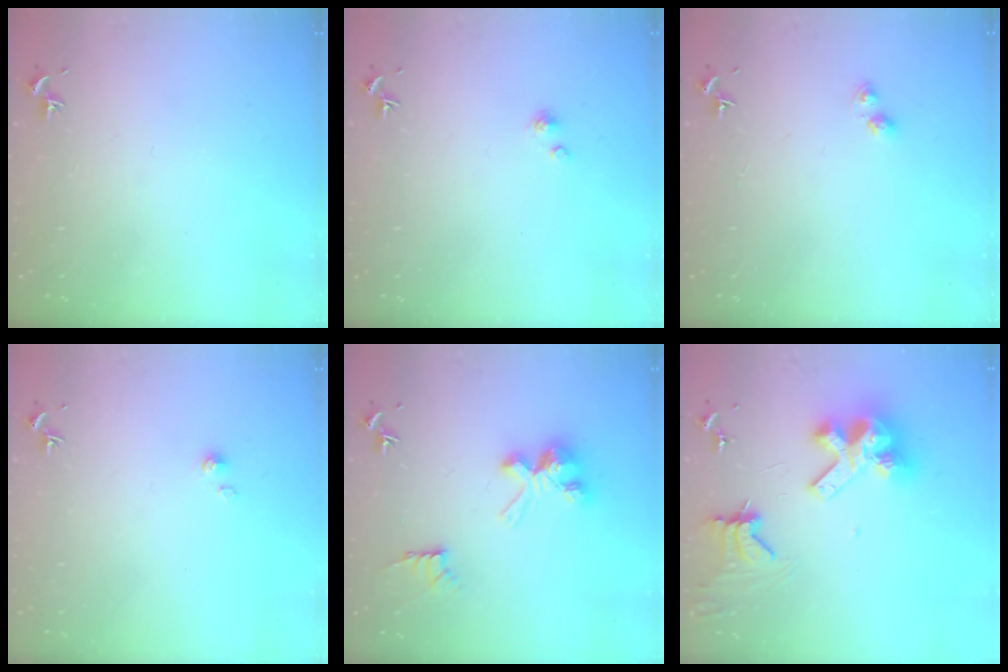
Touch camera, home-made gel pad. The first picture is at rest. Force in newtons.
{"total": 2.1, "press": 2.1, "slide": 0.2}
{"total": 2.9, "press": 2.9, "slide": 0.5}
{"total": 2.8, "press": 2.8, "slide": 0.4}
{"total": 10.1, "press": 10.1, "slide": 0.1}
{"total": 15.2, "press": 15.0, "slide": 2.0}